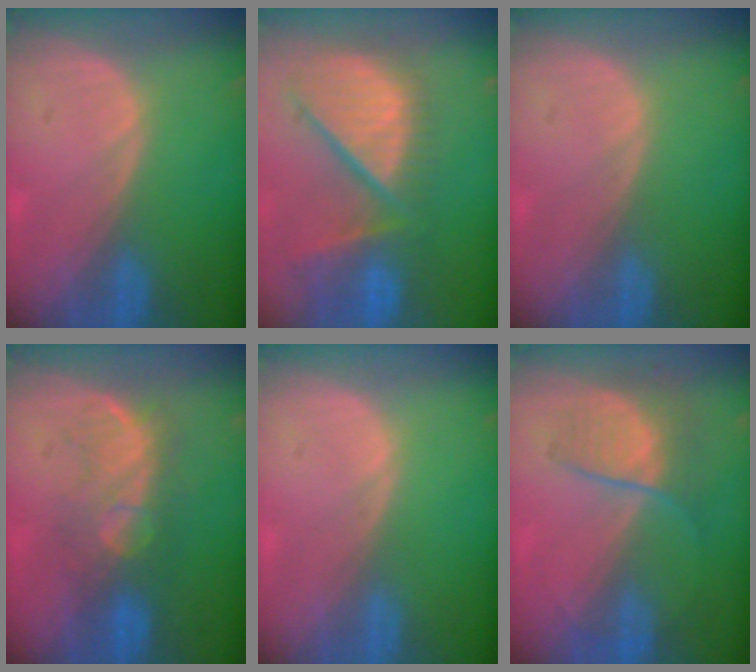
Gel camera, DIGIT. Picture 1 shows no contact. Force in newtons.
{"total": 12.3, "press": 10.6, "slide": 6.3}
{"total": 0.0}
{"total": 7.6, "press": 7.3, "slide": 2.1}
{"total": 0.0}
{"total": 6.7, "press": 6.0, "slide": 3.1}